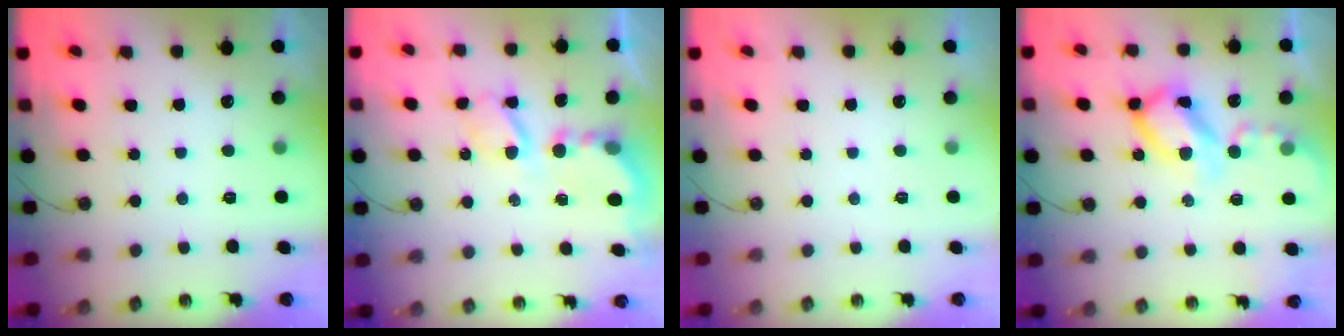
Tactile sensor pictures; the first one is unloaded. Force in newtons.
{"total": 6.6, "press": 6.5, "slide": 0.6}
{"total": 0.0}
{"total": 15.2, "press": 15.2, "slide": 1.5}